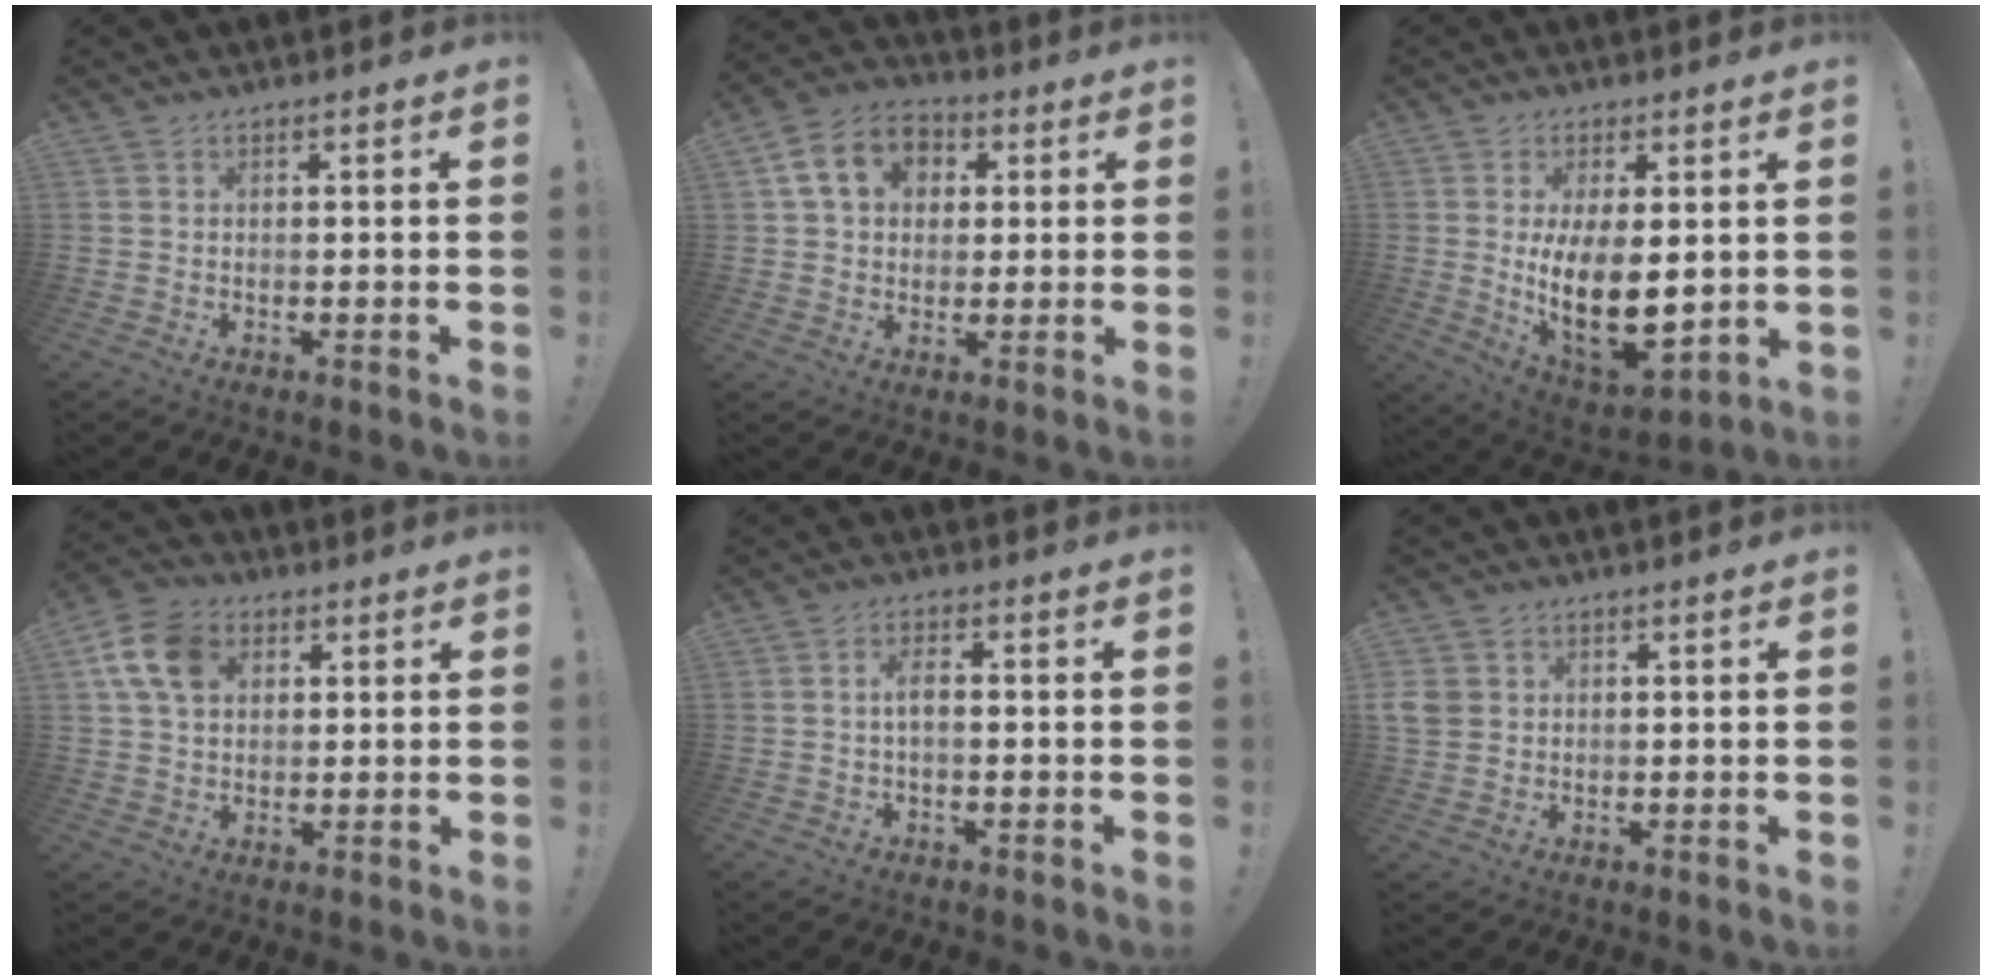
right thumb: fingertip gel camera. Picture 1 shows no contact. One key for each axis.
{"total": 12.5, "fx": 3.9, "fy": 9.8, "fz": 6.8, "tx": -0.103, "ty": 0.003, "tz": 0.080}
{"total": 16.5, "fx": 0.7, "fy": 8.2, "fz": 14.3, "tx": -0.240, "ty": -0.031, "tz": 0.025}
{"total": 11.3, "fx": 3.6, "fy": 8.2, "fz": 7.0, "tx": -0.124, "ty": 0.007, "tz": 0.073}
{"total": 3.4, "fx": -0.1, "fy": 1.1, "fz": 3.2, "tx": -0.058, "ty": 0.008, "tz": -0.003}
{"total": 4.2, "fx": 1.1, "fy": 3.6, "fz": 1.9, "tx": -0.046, "ty": -0.002, "tz": 0.022}